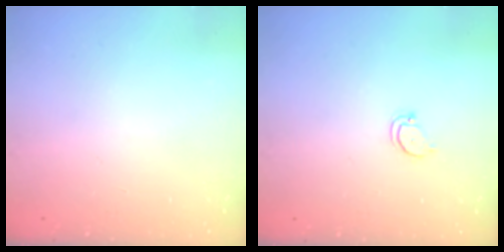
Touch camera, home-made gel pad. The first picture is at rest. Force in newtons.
{"total": 2.5, "press": 2.5, "slide": 0.3}